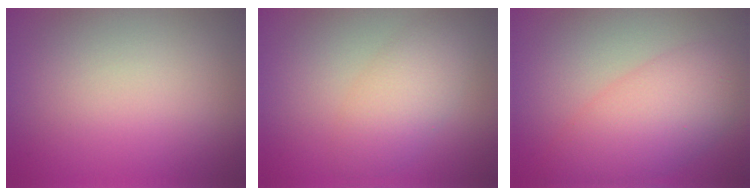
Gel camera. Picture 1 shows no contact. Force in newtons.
{"total": 4.1, "press": 4.1, "slide": 0.3}
{"total": 4.7, "press": 4.7, "slide": 0.1}